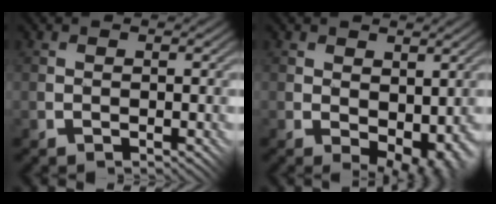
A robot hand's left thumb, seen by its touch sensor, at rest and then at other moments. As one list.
[{"total": 4.8, "force": [0.1, 3.0, 3.7], "torque": [-0.065, -0.018, 0.012]}]